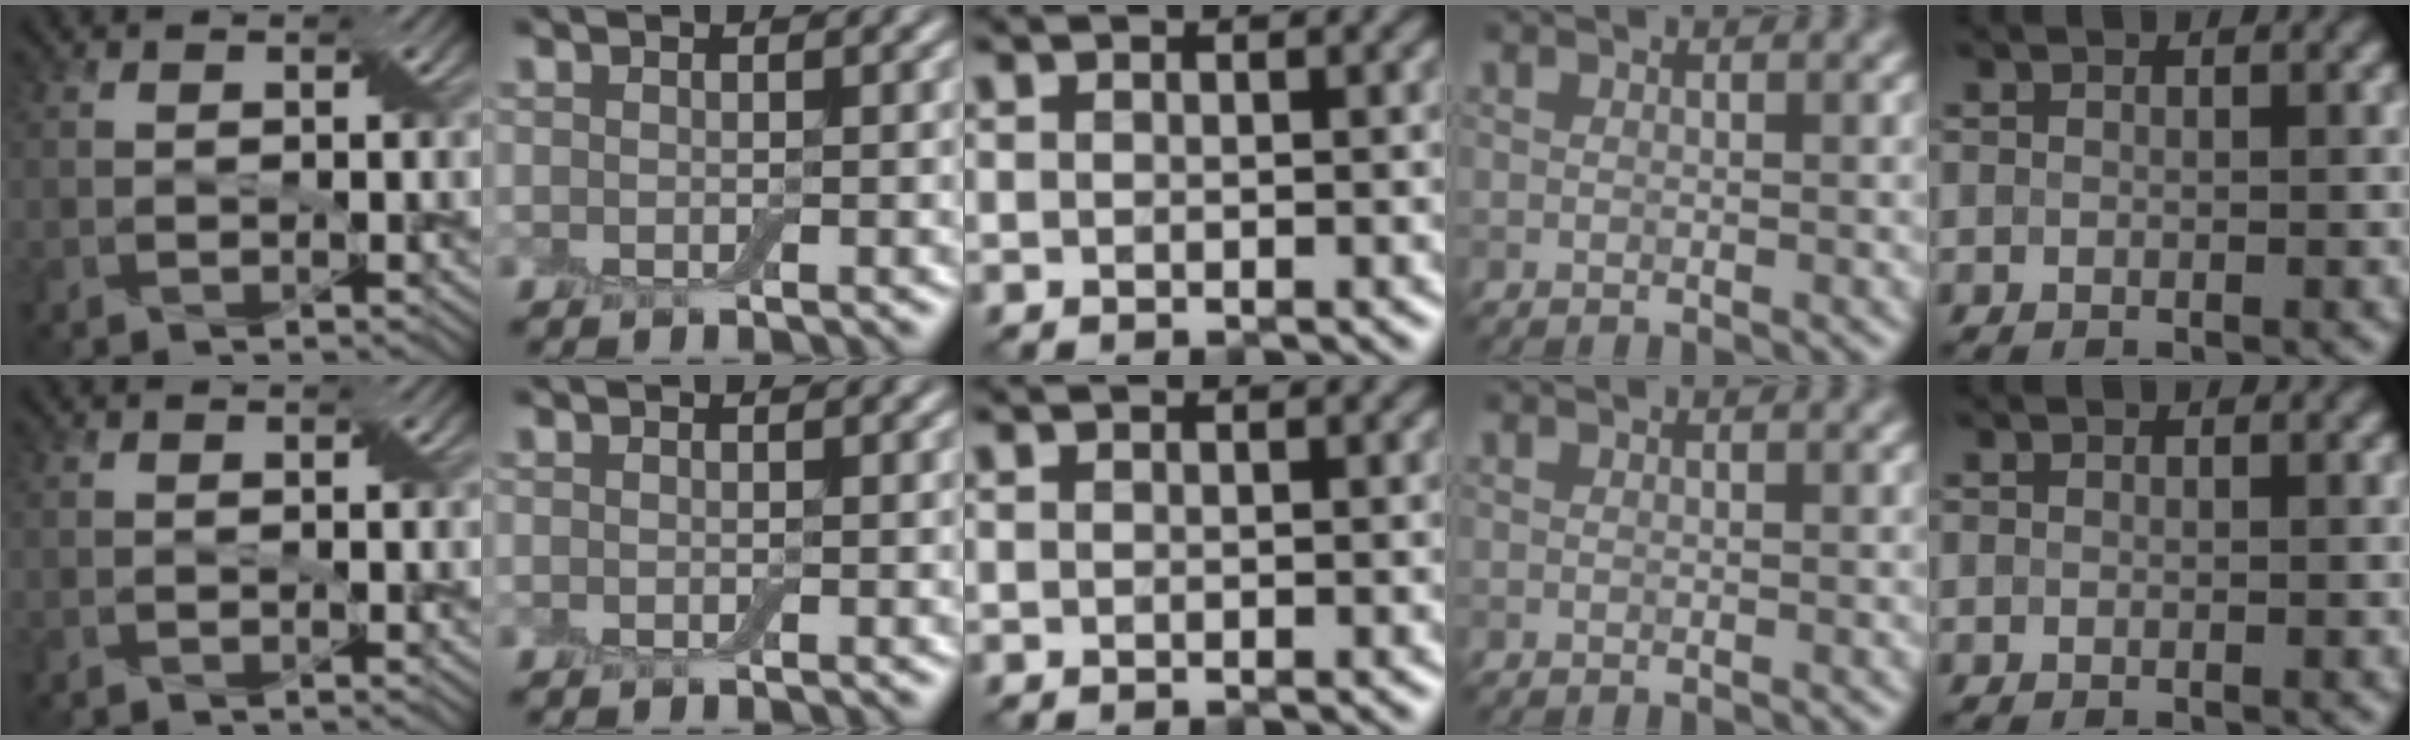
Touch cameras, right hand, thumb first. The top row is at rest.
{}